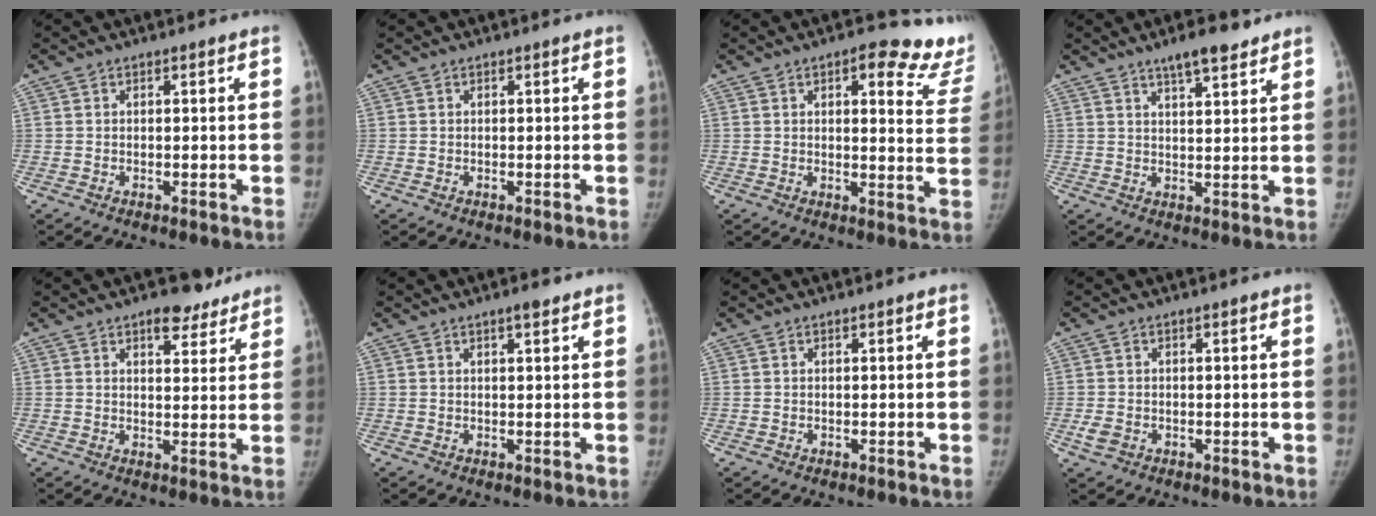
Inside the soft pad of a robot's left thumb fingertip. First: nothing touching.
{"total": 0.0}
{"total": 15.6, "force": [11.2, 5.8, 9.2], "torque": [-0.057, -0.052, 0.105]}
{"total": 6.7, "force": [4.9, 1.8, 4.3], "torque": [-0.057, -0.025, 0.078]}
{"total": 6.5, "force": [4.6, 3.2, 3.3], "torque": [-0.017, -0.024, 0.063]}
{"total": 2.1, "force": [1.4, 0.5, 1.5], "torque": [-0.021, -0.006, 0.021]}
{"total": 0.0}
{"total": 2.2, "force": [-0.8, 1.7, 1.0], "torque": [-0.019, 0.000, -0.010]}